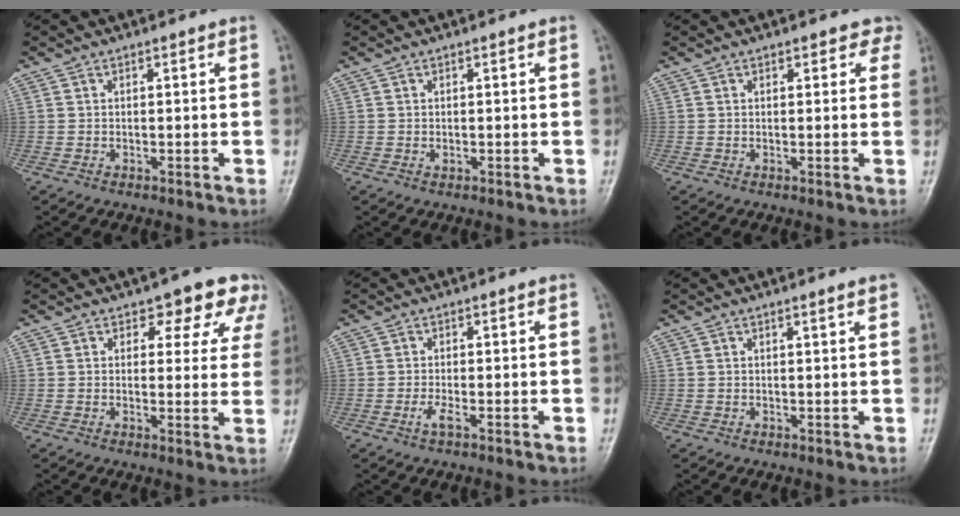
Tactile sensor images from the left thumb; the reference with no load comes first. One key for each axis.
{"total": 0.6, "fx": 0.0, "fy": 0.3, "fz": 0.5, "tx": -0.010, "ty": 0.006, "tz": 0.004}
{"total": 2.6, "fx": 1.8, "fy": 1.6, "fz": 1.0, "tx": 0.019, "ty": -0.004, "tz": 0.012}
{"total": 8.7, "fx": 5.8, "fy": 4.8, "fz": 4.4, "tx": -0.007, "ty": -0.027, "tz": 0.053}
{"total": 1.9, "fx": -0.8, "fy": 0.2, "fz": 1.7, "tx": -0.039, "ty": 0.001, "tz": -0.017}
{"total": 1.7, "fx": 1.1, "fy": 0.0, "fz": 1.2, "tx": -0.016, "ty": -0.004, "tz": 0.015}